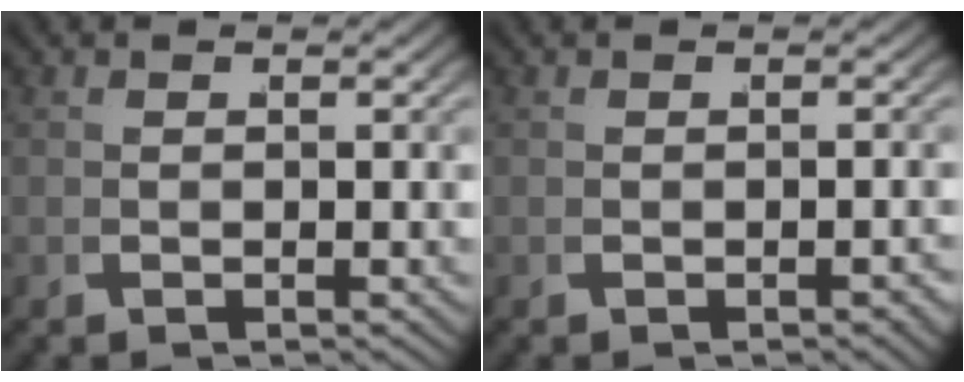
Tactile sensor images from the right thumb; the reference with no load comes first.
{"total": 0.8, "force": [-0.7, 0.2, 0.4], "torque": [-0.010, -0.001, -0.007]}